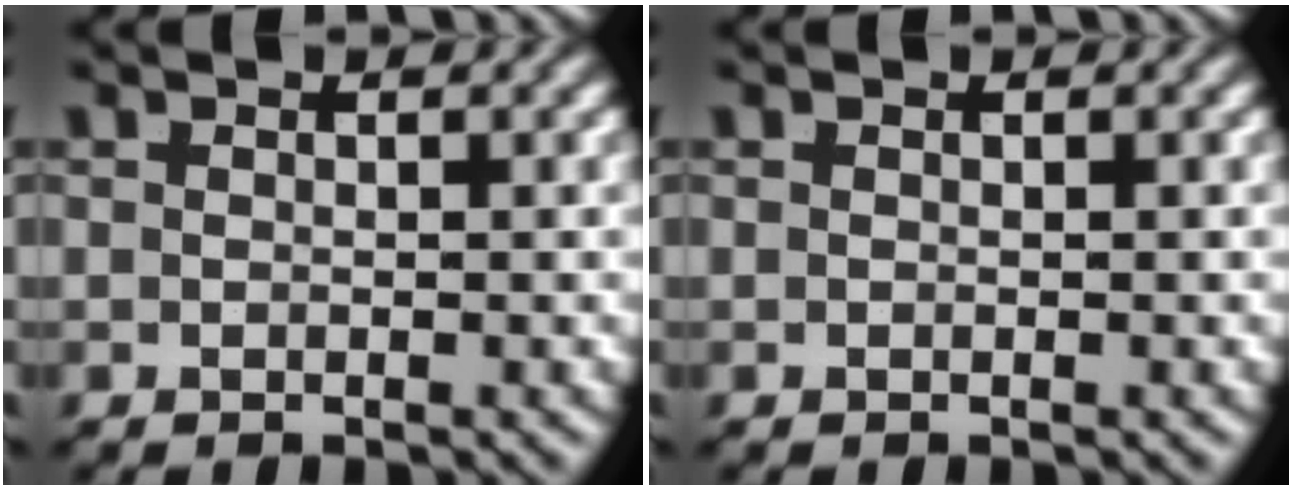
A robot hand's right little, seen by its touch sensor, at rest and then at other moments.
{"total": 0.0}